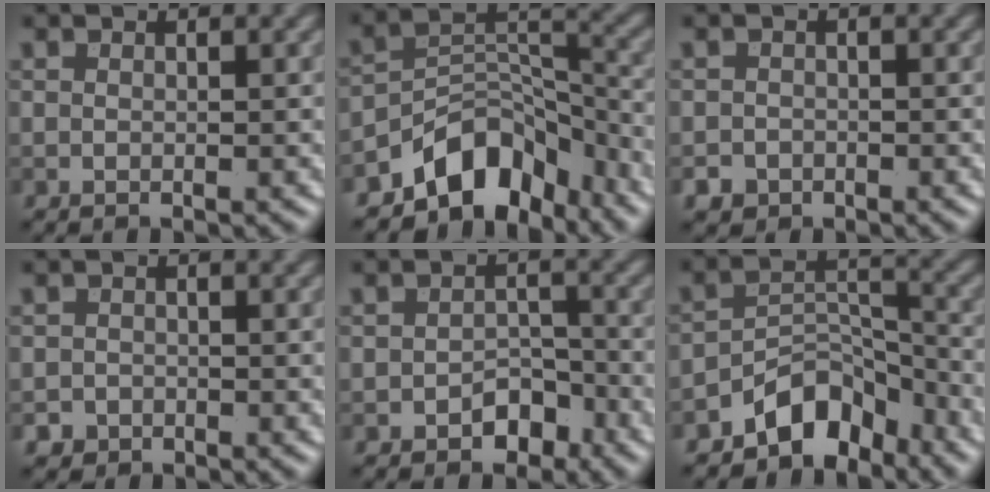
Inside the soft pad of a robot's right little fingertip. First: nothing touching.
{"total": 7.0, "force": [-5.3, 3.6, 2.7], "torque": [-0.022, 0.000, -0.098]}
{"total": 2.3, "force": [-1.6, 1.7, 0.2], "torque": [0.006, 0.000, -0.024]}
{"total": 1.5, "force": [-1.0, 1.1, -0.1], "torque": [0.009, 0.005, -0.015]}
{"total": 2.7, "force": [-1.6, 1.8, 1.3], "torque": [-0.013, 0.005, -0.025]}
{"total": 5.2, "force": [-4.1, 2.6, 1.9], "torque": [-0.012, 0.007, -0.079]}